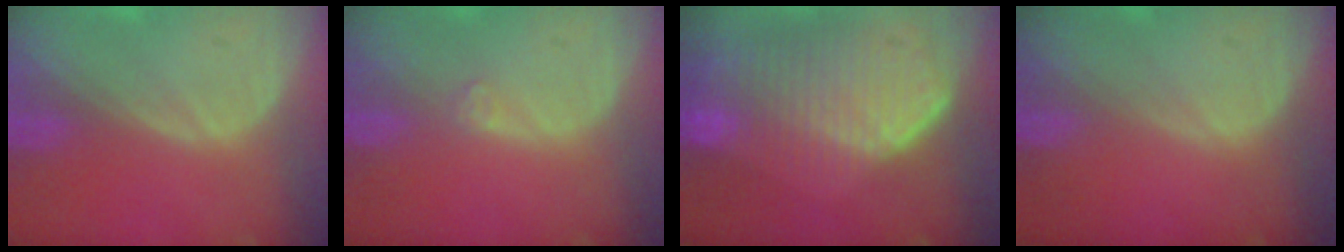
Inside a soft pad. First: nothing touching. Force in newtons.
{"total": 0.9, "press": 0.8, "slide": 0.2}
{"total": 10.8, "press": 9.5, "slide": 5.2}
{"total": 0.0}